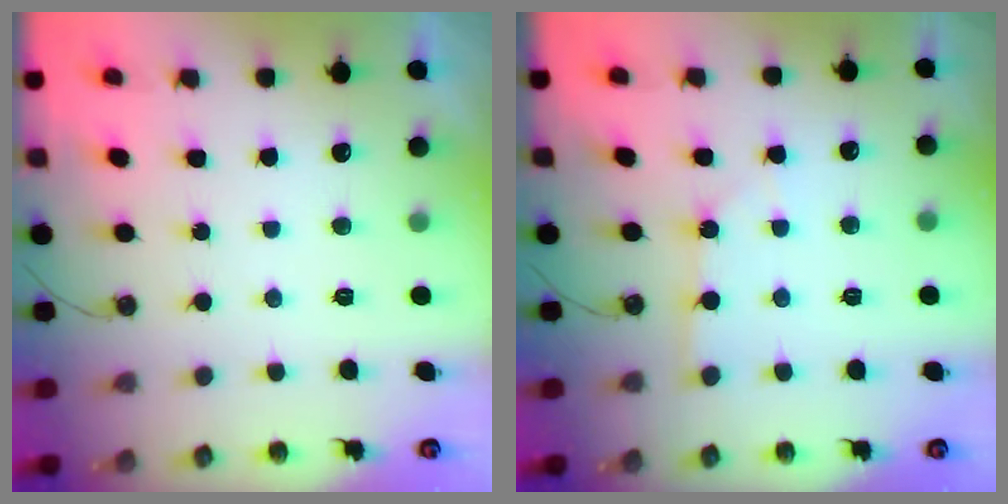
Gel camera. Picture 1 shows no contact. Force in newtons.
{"total": 2.2, "press": 2.2, "slide": 0.3}